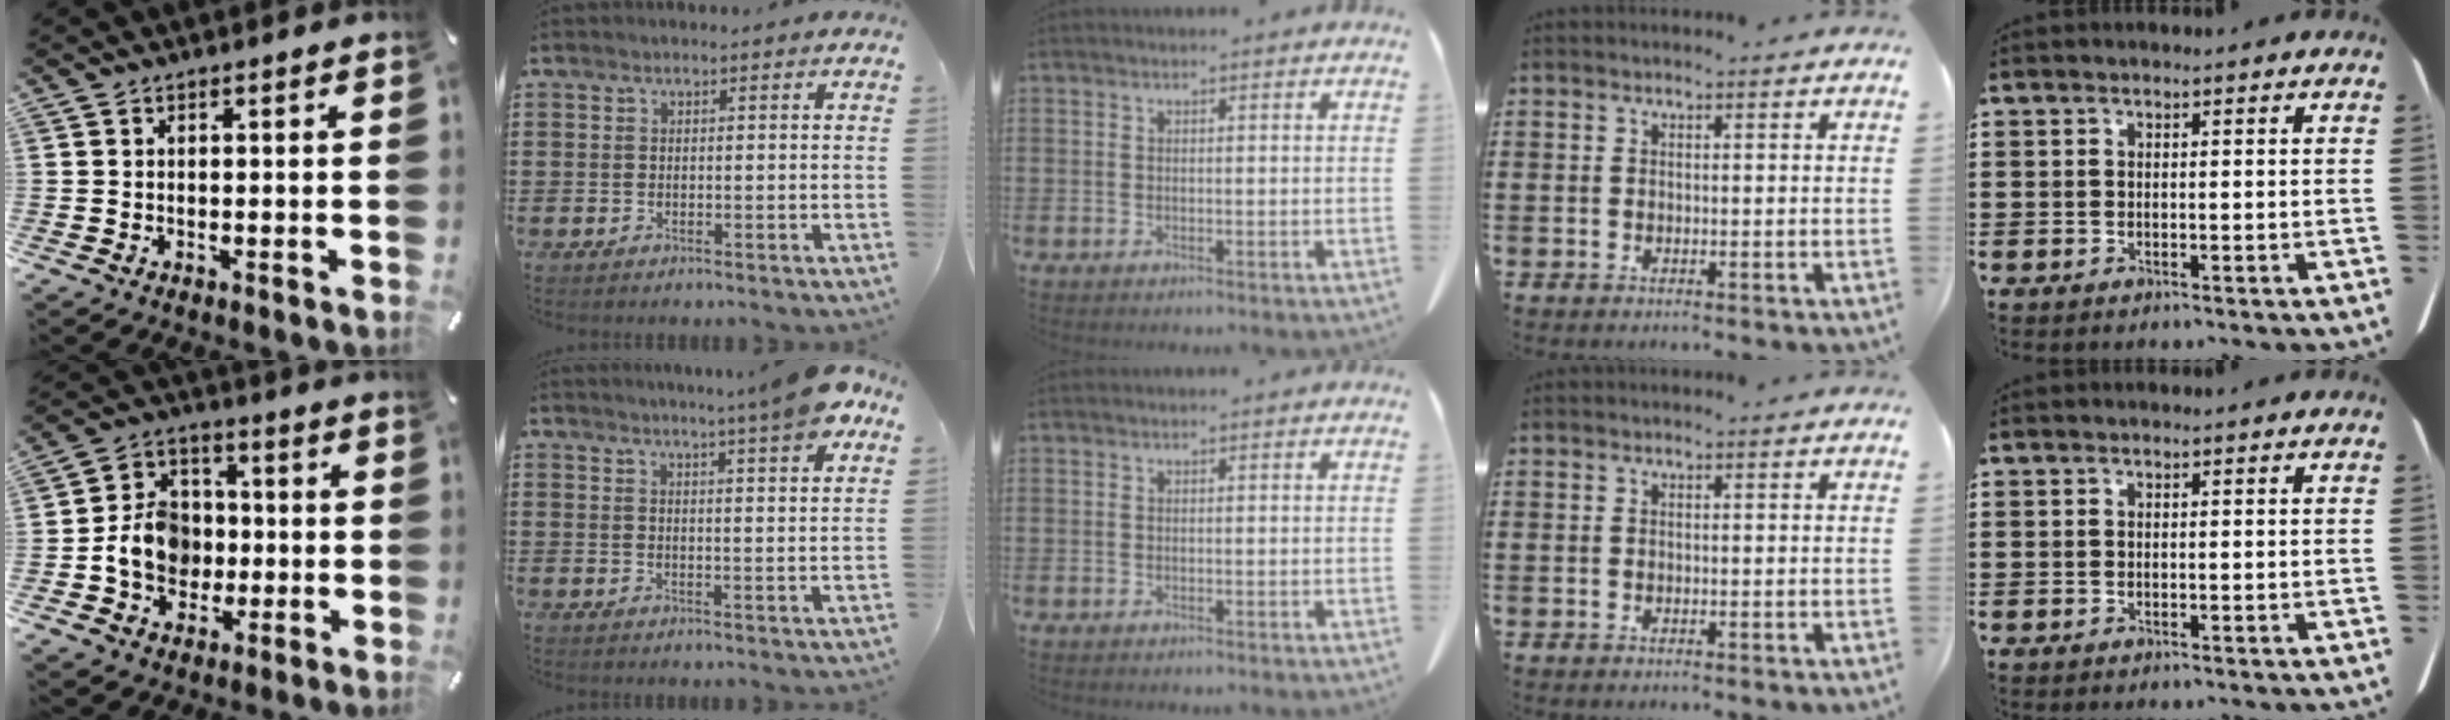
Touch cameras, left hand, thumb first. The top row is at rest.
{"thumb": {"total": 10.5, "force": [-1.9, 9.1, 5.0], "torque": [-0.100, 0.023, -0.032]}, "index": {"total": 7.1, "force": [5.7, -0.2, 4.2], "torque": [-0.073, -0.020, 0.095]}}